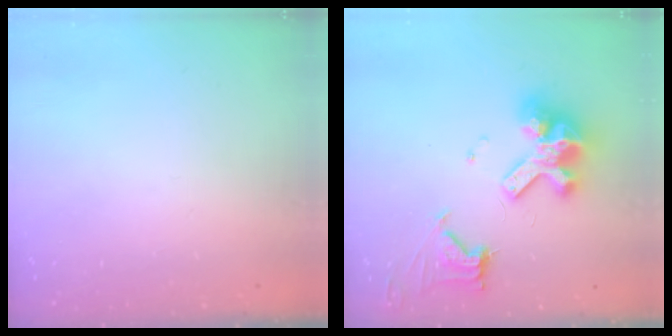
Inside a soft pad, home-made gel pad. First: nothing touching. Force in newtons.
{"total": 15.0, "press": 14.9, "slide": 1.9}